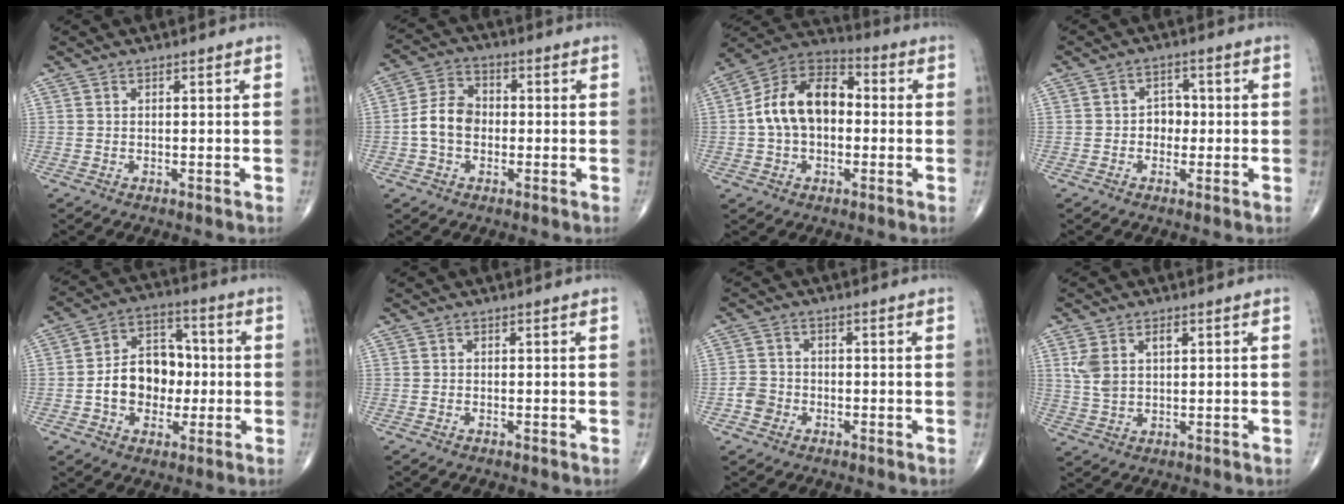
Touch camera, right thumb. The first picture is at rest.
{"total": 7.5, "force": [-1.1, 5.6, 4.9], "torque": [-0.082, 0.025, -0.030]}
{"total": 14.8, "force": [0.0, 9.8, 11.1], "torque": [-0.174, 0.037, -0.015]}
{"total": 3.6, "force": [-0.4, 2.9, 2.0], "torque": [-0.003, 0.011, -0.016]}
{"total": 12.6, "force": [-1.4, 9.4, 8.3], "torque": [-0.092, 0.033, -0.029]}
{"total": 0.0}
{"total": 3.3, "force": [-1.4, 2.8, 1.1], "torque": [-0.005, 0.013, -0.032]}
{"total": 6.1, "force": [2.1, 3.6, 4.4], "torque": [-0.089, 0.003, 0.049]}